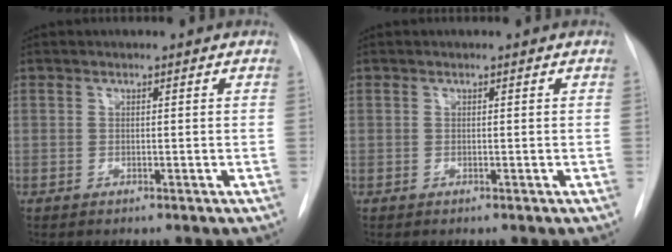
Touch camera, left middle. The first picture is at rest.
{"total": 0.0}